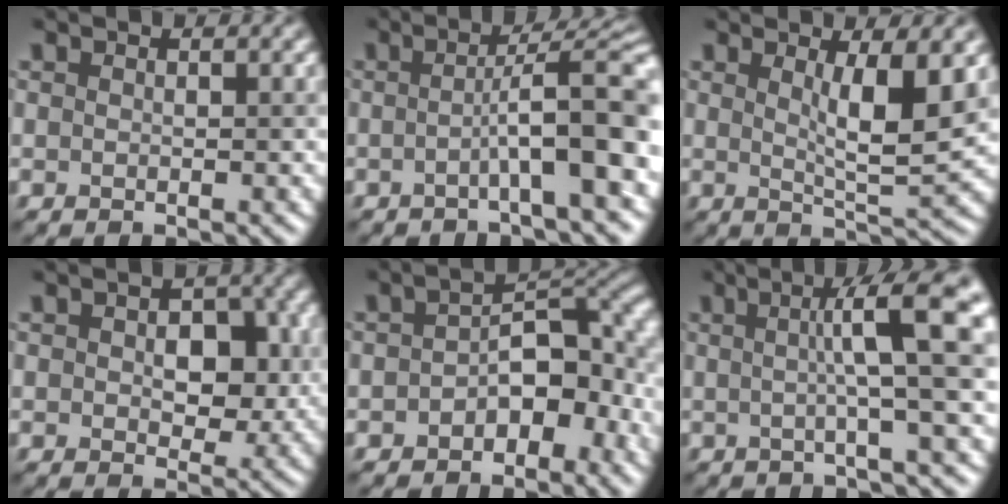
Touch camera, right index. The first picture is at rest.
{"total": 7.7, "force": [-1.3, 1.2, 7.5], "torque": [-0.098, 0.024, -0.032]}
{"total": 4.7, "force": [1.5, 0.9, 4.4], "torque": [-0.064, -0.006, 0.028]}
{"total": 4.6, "force": [0.5, 2.9, 3.5], "torque": [-0.045, 0.002, 0.010]}
{"total": 6.2, "force": [-1.5, 3.5, 4.9], "torque": [-0.057, 0.017, -0.035]}
{"total": 7.4, "force": [1.2, 0.6, 7.2], "torque": [-0.102, 0.020, 0.017]}